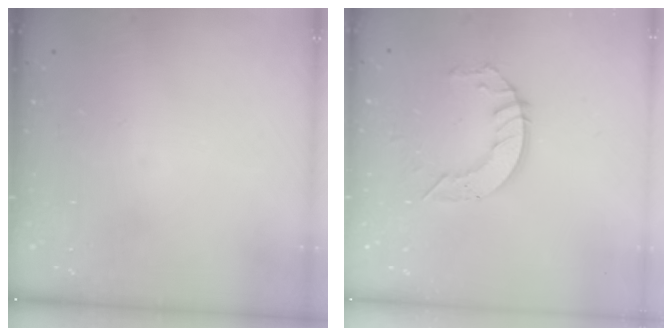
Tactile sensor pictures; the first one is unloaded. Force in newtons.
{"total": 6.7, "press": 6.7, "slide": 0.3}